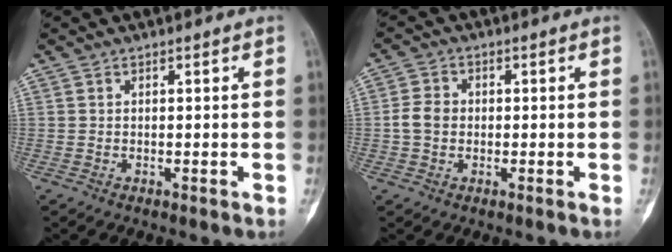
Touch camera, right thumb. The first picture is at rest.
{"total": 3.8, "force": [-0.4, 3.0, 2.3], "torque": [-0.045, 0.010, -0.013]}